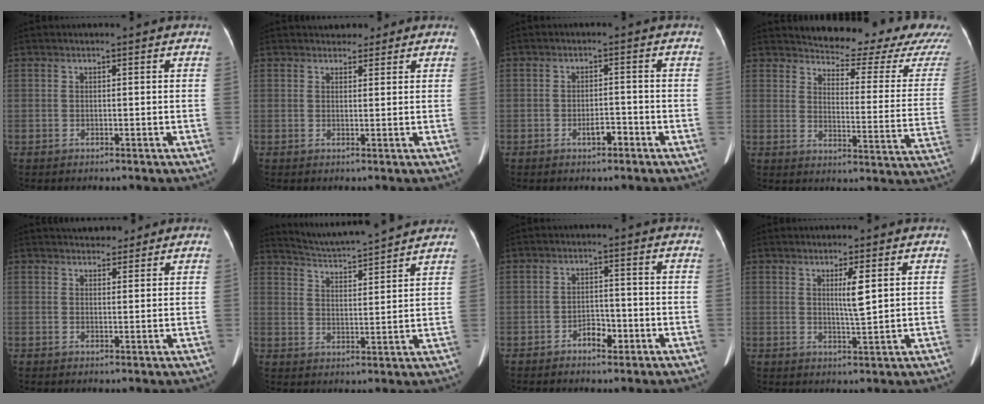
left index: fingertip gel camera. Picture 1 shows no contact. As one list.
[{"total": 4.0, "force": [3.3, 2.1, 1.1], "torque": [0.000, 0.009, 0.040]}, {"total": 2.6, "force": [-1.6, 0.9, 1.8], "torque": [-0.029, 0.004, -0.026]}, {"total": 17.3, "force": [16.2, 2.2, 5.5], "torque": [-0.061, -0.081, 0.172]}, {"total": 6.2, "force": [5.4, 2.3, 2.0], "torque": [-0.014, 0.013, 0.071]}, {"total": 12.7, "force": [12.1, 0.3, 4.0], "torque": [-0.075, 0.019, 0.178]}, {"total": 3.3, "force": [-1.9, 1.7, 2.1], "torque": [-0.031, 0.008, -0.031]}, {"total": 3.6, "force": [1.3, -0.2, 3.4], "torque": [-0.061, -0.007, 0.022]}]